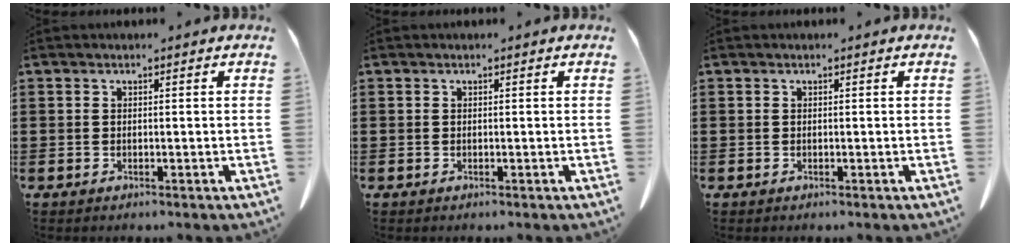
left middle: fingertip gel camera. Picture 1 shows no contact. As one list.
[{"total": 0.0}, {"total": 0.0}]